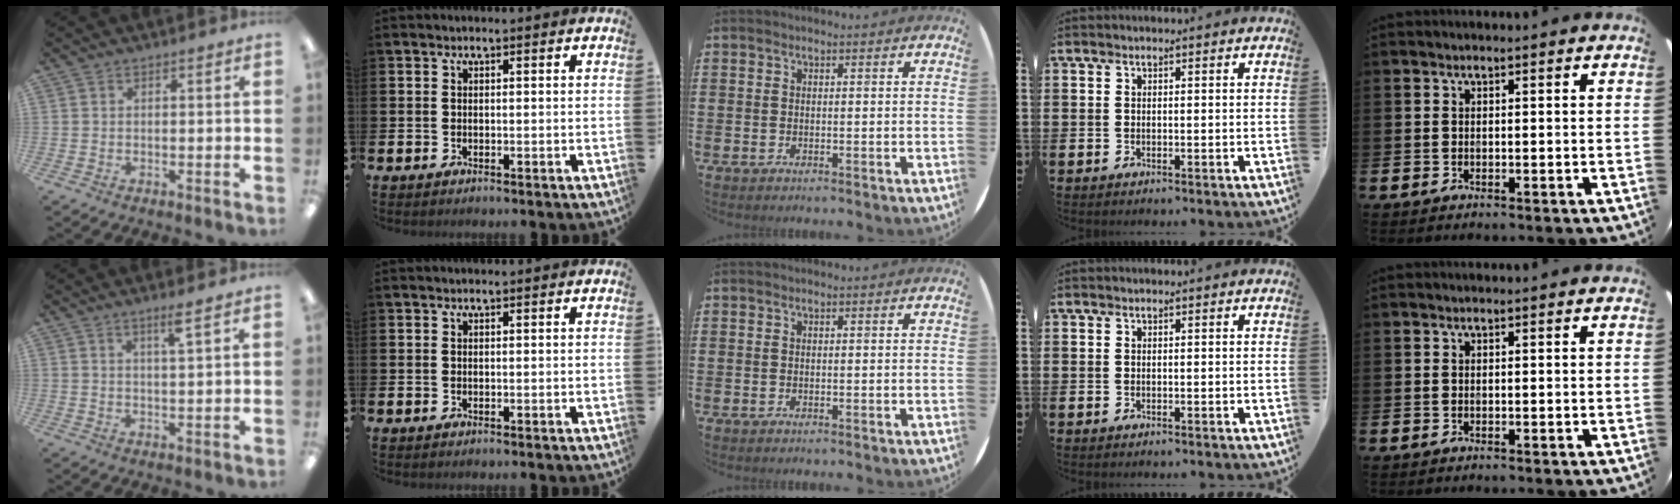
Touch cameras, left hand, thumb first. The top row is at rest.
{"thumb": {"total": 3.8, "force": [2.6, 0.0, 2.8], "torque": [-0.047, -0.007, 0.040]}}